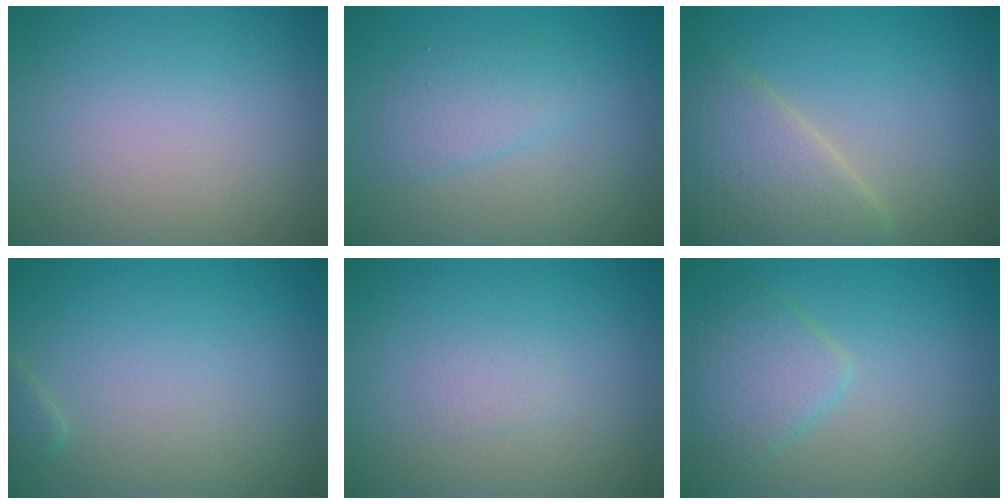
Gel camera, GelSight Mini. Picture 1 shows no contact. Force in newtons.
{"total": 2.1, "press": 2.1, "slide": 0.1}
{"total": 4.9, "press": 4.9, "slide": 0.3}
{"total": 0.8, "press": 0.8, "slide": 0.0}
{"total": 0.6, "press": 0.6, "slide": 0.1}
{"total": 3.4, "press": 3.3, "slide": 0.1}